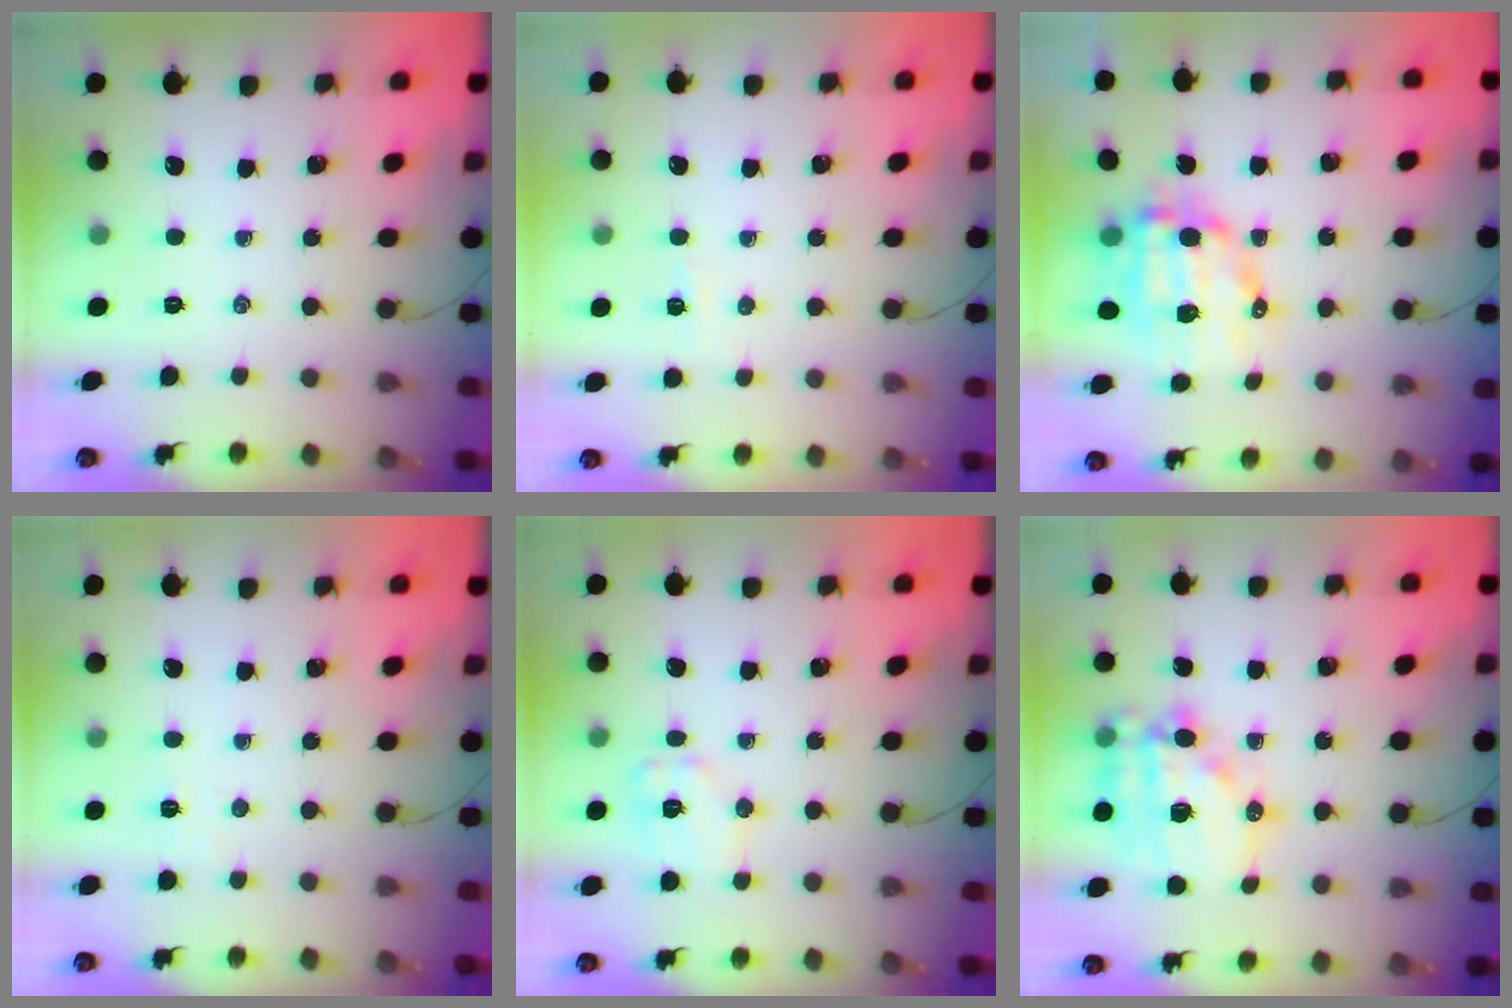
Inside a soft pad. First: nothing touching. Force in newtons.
{"total": 2.4, "press": 2.3, "slide": 0.6}
{"total": 11.3, "press": 11.1, "slide": 2.4}
{"total": 2.6, "press": 2.4, "slide": 0.8}
{"total": 9.1, "press": 9.1, "slide": 0.4}
{"total": 16.8, "press": 16.4, "slide": 3.7}